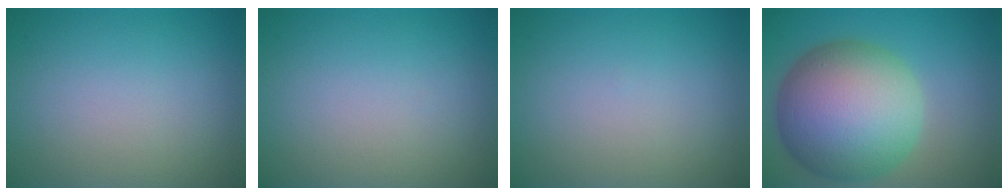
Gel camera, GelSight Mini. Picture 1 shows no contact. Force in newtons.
{"total": 0.0}
{"total": 0.0}
{"total": 13.6, "press": 13.6, "slide": 0.4}